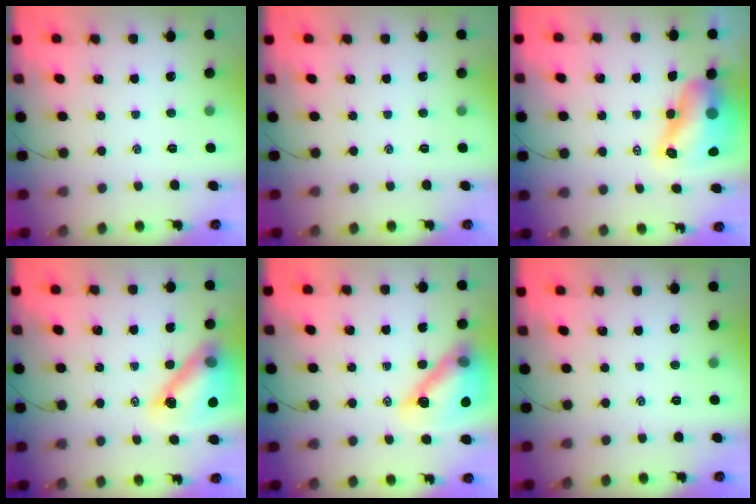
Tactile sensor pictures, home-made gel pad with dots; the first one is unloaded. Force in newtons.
{"total": 0.0}
{"total": 10.7, "press": 10.0, "slide": 3.7}
{"total": 14.8, "press": 14.1, "slide": 4.2}
{"total": 17.3, "press": 16.7, "slide": 4.6}
{"total": 0.0}